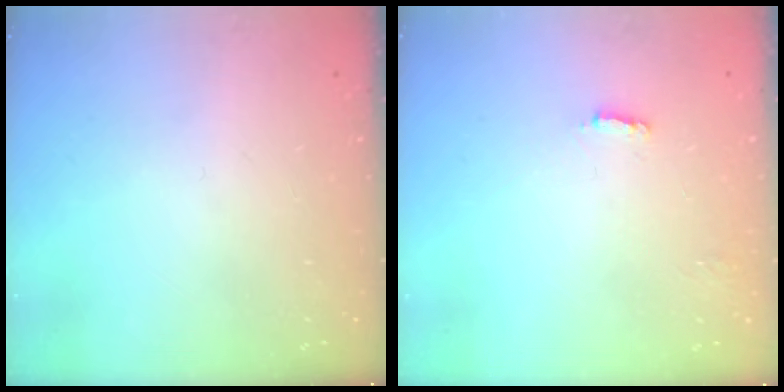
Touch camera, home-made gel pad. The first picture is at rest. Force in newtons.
{"total": 2.2, "press": 2.2, "slide": 0.1}